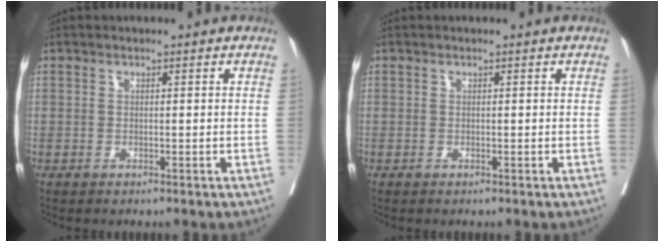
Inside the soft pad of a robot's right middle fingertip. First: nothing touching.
{"total": 0.0}